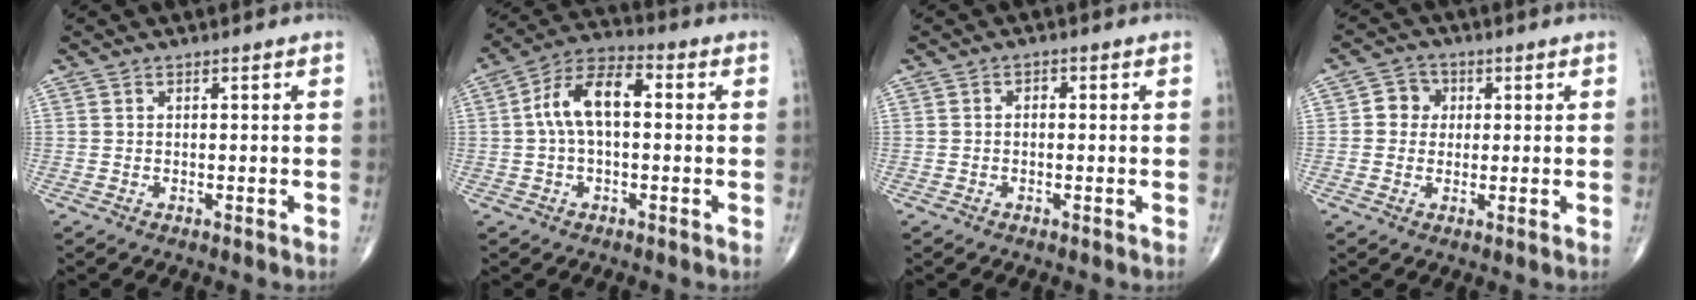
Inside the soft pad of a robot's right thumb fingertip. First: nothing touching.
{"total": 10.5, "force": [0.9, 5.4, 9.0], "torque": [-0.169, 0.037, 0.006]}
{"total": 1.1, "force": [-0.1, 0.8, 0.8], "torque": [-0.008, 0.007, -0.007]}
{"total": 4.4, "force": [0.6, 4.0, 1.5], "torque": [0.003, 0.007, 0.001]}